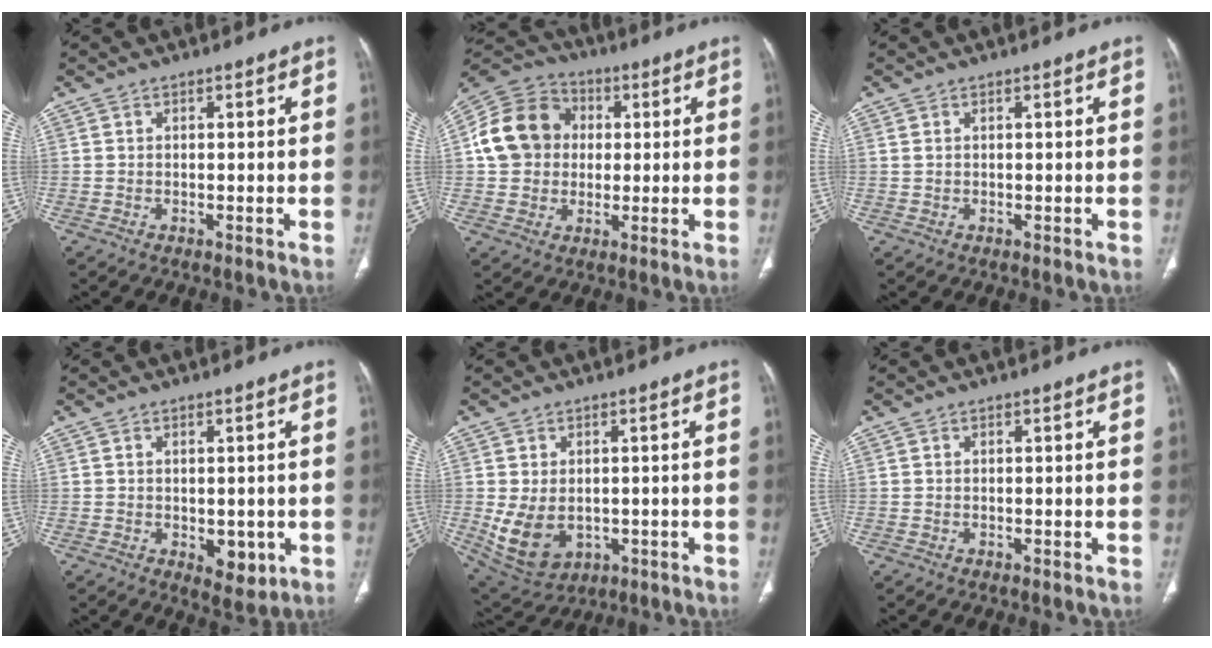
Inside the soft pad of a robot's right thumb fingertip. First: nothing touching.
{"total": 14.5, "force": [1.5, 12.5, 7.2], "torque": [-0.121, 0.022, 0.019]}
{"total": 0.7, "force": [0.3, 0.4, 0.5], "torque": [-0.012, 0.010, 0.011]}
{"total": 5.3, "force": [-1.1, 3.1, 4.1], "torque": [-0.036, -0.008, -0.005]}
{"total": 9.7, "force": [-1.3, 7.0, 6.7], "torque": [-0.112, -0.004, 0.004]}
{"total": 0.0}